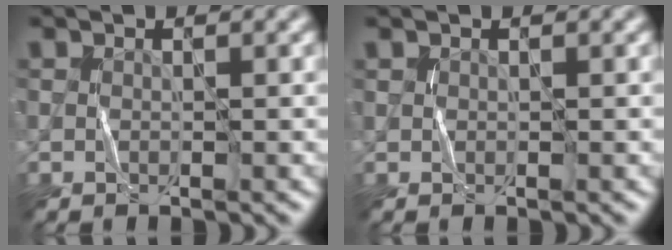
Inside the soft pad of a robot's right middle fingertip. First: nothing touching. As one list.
[{"total": 0.0}]